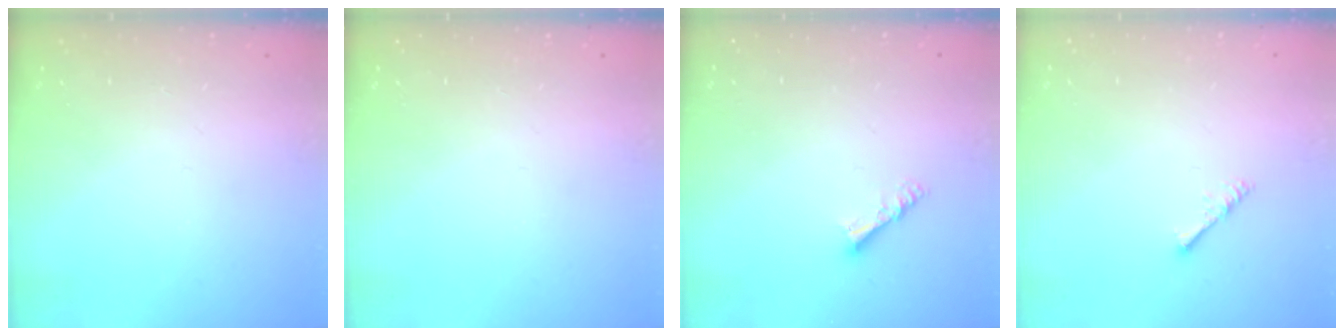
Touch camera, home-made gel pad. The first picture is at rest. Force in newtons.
{"total": 0.0}
{"total": 5.2, "press": 5.1, "slide": 0.5}
{"total": 2.2, "press": 2.1, "slide": 0.5}